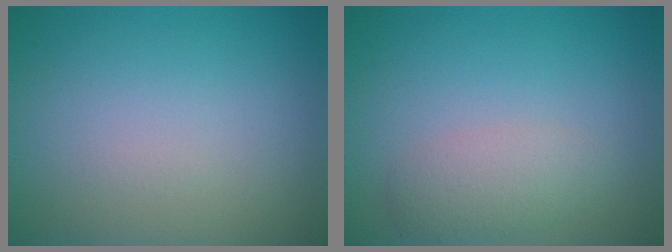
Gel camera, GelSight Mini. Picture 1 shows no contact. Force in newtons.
{"total": 2.3, "press": 2.3, "slide": 0.1}